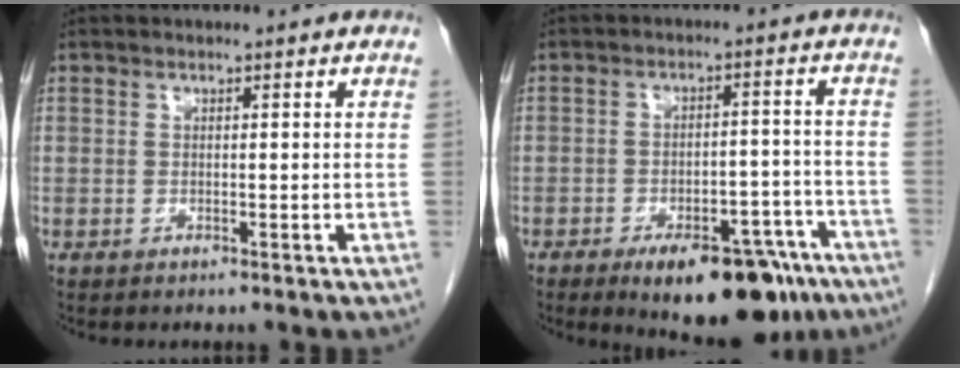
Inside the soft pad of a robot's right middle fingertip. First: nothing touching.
{"total": 13.8, "force": [-9.6, 5.0, 8.5], "torque": [-0.079, 0.014, -0.133]}